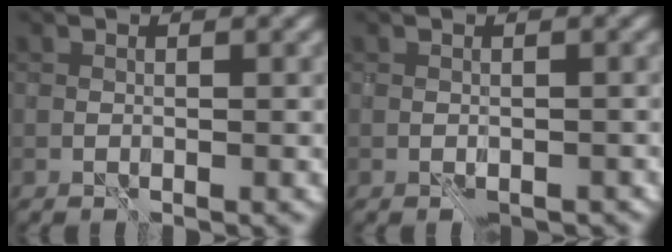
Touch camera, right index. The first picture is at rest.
{"total": 2.0, "force": [-1.6, 0.9, 0.7], "torque": [-0.015, 0.004, -0.018]}